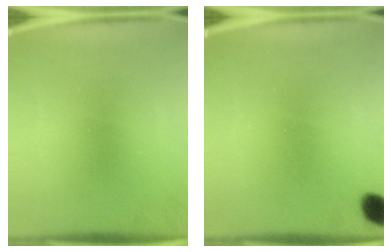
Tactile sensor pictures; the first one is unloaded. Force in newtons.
{"total": 3.8}